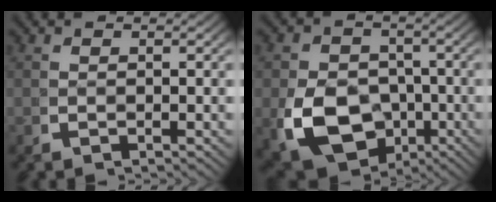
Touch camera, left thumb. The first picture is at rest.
{"total": 11.2, "force": [-3.8, 8.9, 5.6], "torque": [-0.126, -0.058, -0.039]}